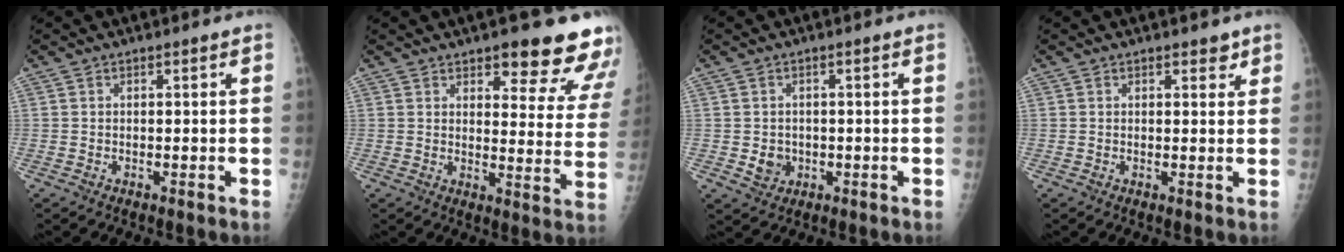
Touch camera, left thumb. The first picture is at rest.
{"total": 13.5, "force": [11.2, 4.0, 6.4], "torque": [-0.025, -0.075, 0.122]}
{"total": 3.3, "force": [-0.5, 2.9, 1.4], "torque": [-0.011, 0.002, 0.000]}
{"total": 2.0, "force": [1.4, 1.0, 1.0], "torque": [0.002, -0.007, 0.015]}